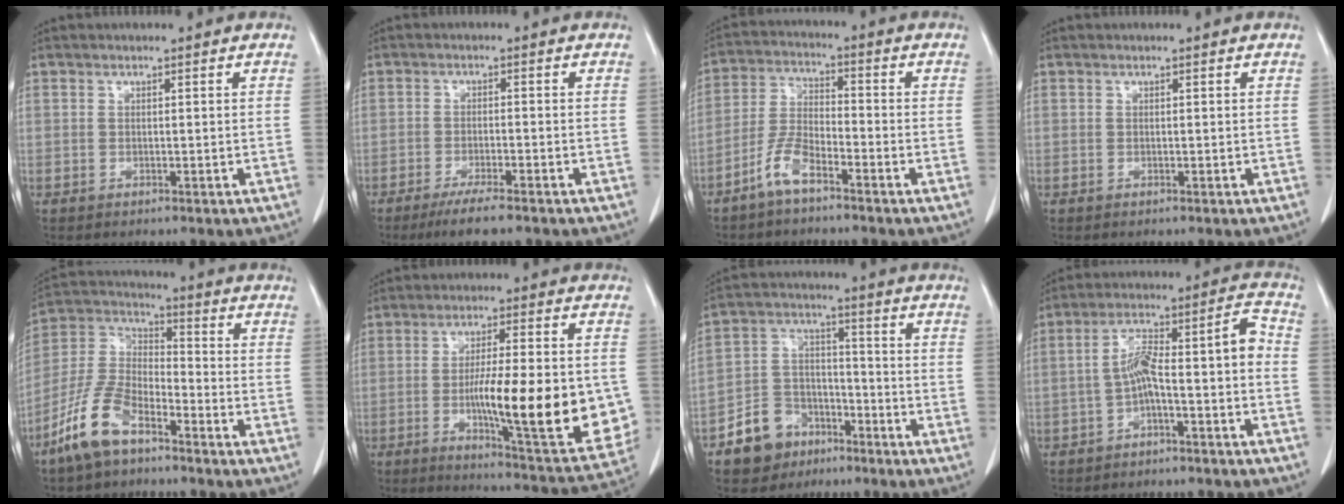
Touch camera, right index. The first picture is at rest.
{"total": 7.2, "force": [-5.8, 0.5, 4.3], "torque": [-0.063, -0.014, -0.087]}
{"total": 6.2, "force": [-4.3, 1.7, 4.2], "torque": [-0.098, 0.004, -0.090]}
{"total": 0.0}
{"total": 11.3, "force": [-7.6, 4.5, 7.1], "torque": [-0.168, 0.000, -0.154]}
{"total": 18.9, "force": [-2.6, 3.5, 18.4], "torque": [-0.235, -0.011, -0.028]}
{"total": 9.6, "force": [-5.9, 7.0, 2.9], "torque": [-0.059, 0.025, -0.100]}
{"total": 9.5, "force": [-2.8, 1.6, 8.9], "torque": [-0.149, 0.051, -0.044]}